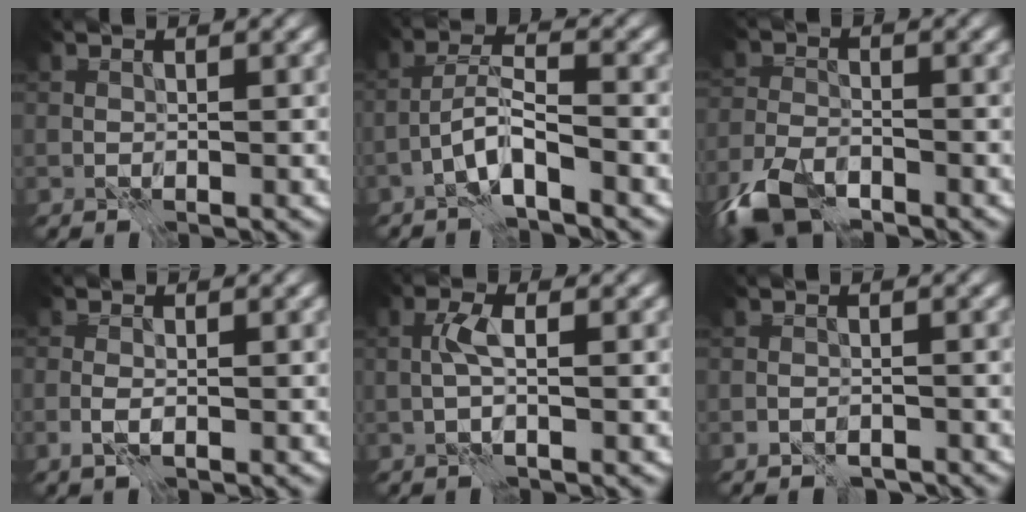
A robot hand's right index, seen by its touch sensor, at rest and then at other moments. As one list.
[{"total": 3.4, "force": [-2.2, 0.2, 2.6], "torque": [-0.047, 0.017, -0.050]}, {"total": 6.4, "force": [-4.8, 2.4, 3.5], "torque": [-0.075, -0.015, -0.105]}, {"total": 1.1, "force": [-0.4, 0.3, 0.9], "torque": [-0.021, -0.002, -0.009]}, {"total": 1.8, "force": [0.0, 0.1, 1.8], "torque": [-0.038, 0.010, -0.005]}, {"total": 1.0, "force": [-0.9, 0.2, 0.3], "torque": [-0.001, 0.002, -0.016]}]